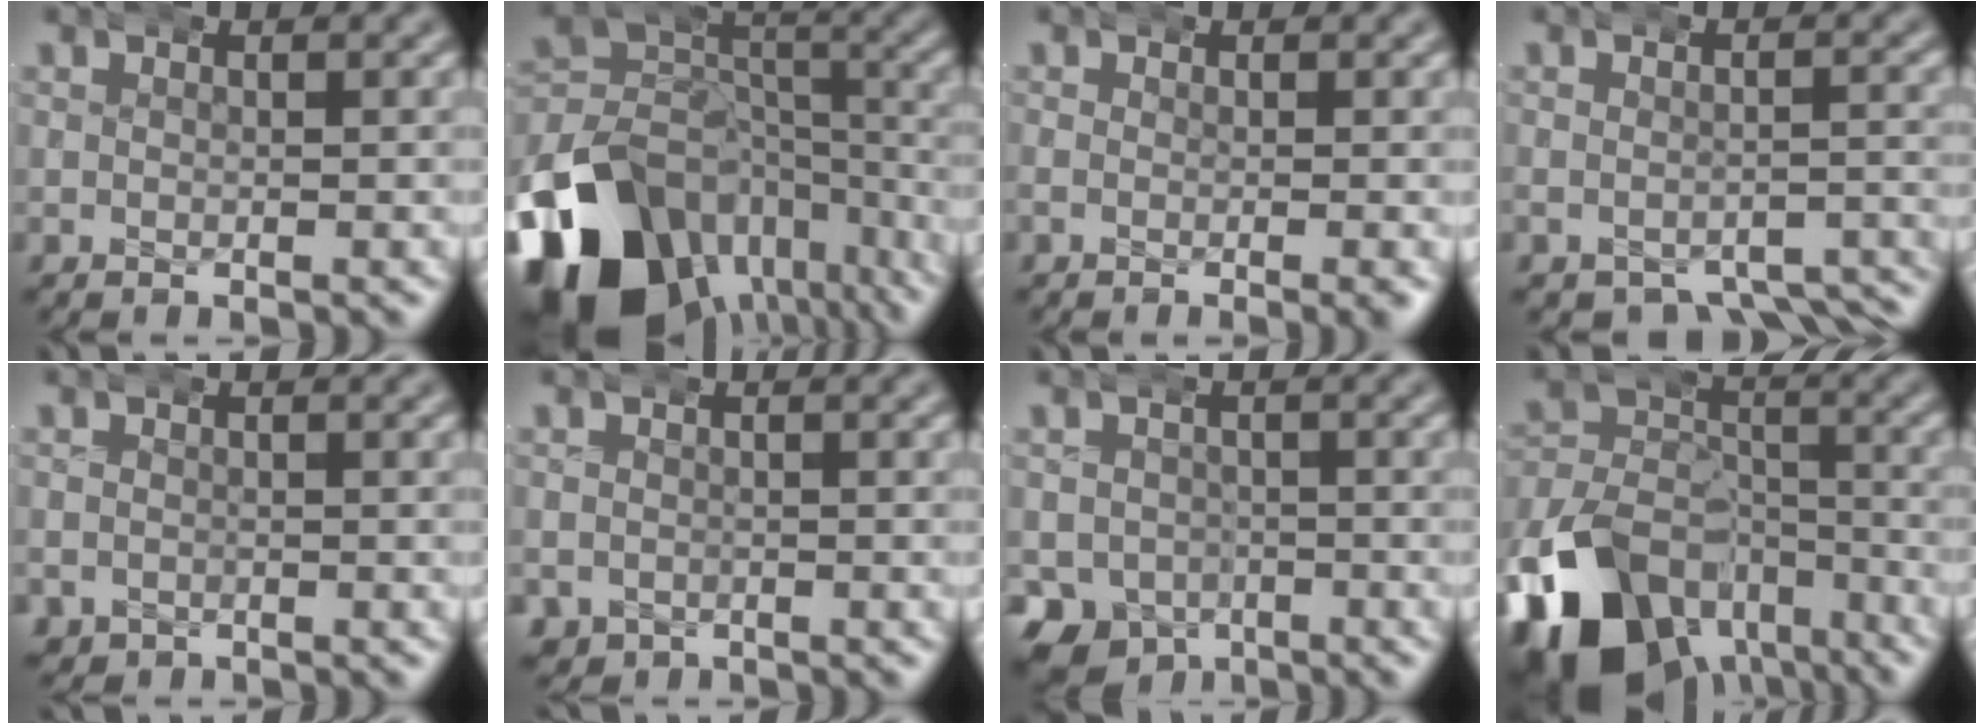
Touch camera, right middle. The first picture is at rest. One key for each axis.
{"total": 16.9, "fx": -8.5, "fy": 11.2, "fz": 9.3, "tx": -0.128, "ty": -0.042, "tz": -0.128}
{"total": 0.9, "fx": -0.3, "fy": -0.2, "fz": 0.8, "tx": -0.009, "ty": 0.004, "tz": -0.010}
{"total": 6.4, "fx": -5.6, "fy": 2.2, "fz": 2.0, "tx": -0.004, "ty": -0.006, "tz": -0.088}
{"total": 1.7, "fx": -0.6, "fy": 1.6, "fz": 0.2, "tx": -0.009, "ty": -0.007, "tz": -0.004}
{"total": 2.6, "fx": -1.0, "fy": 2.4, "fz": 0.4, "tx": -0.014, "ty": -0.014, "tz": -0.008}
{"total": 10.6, "fx": -5.3, "fy": 8.8, "fz": 2.8, "tx": -0.052, "ty": -0.047, "tz": -0.080}
{"total": 14.6, "fx": -8.1, "fy": 9.9, "fz": 7.0, "tx": -0.112, "ty": -0.046, "tz": -0.124}